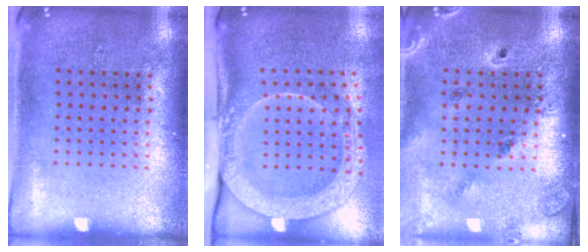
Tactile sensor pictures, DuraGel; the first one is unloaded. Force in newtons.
{"total": 2.9, "press": 2.1, "slide": 2.0}
{"total": 1.4, "press": 1.4, "slide": 0.3}